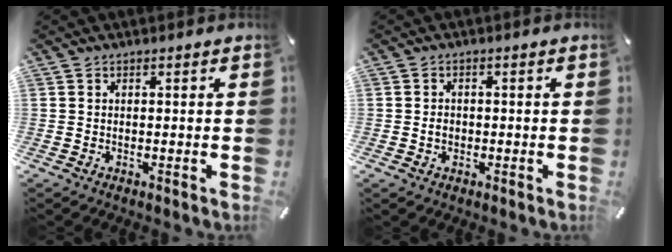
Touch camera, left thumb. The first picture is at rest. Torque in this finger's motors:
{"motor_torque": [-0.20, -0.23, 0.04, -0.07, 0.05]}